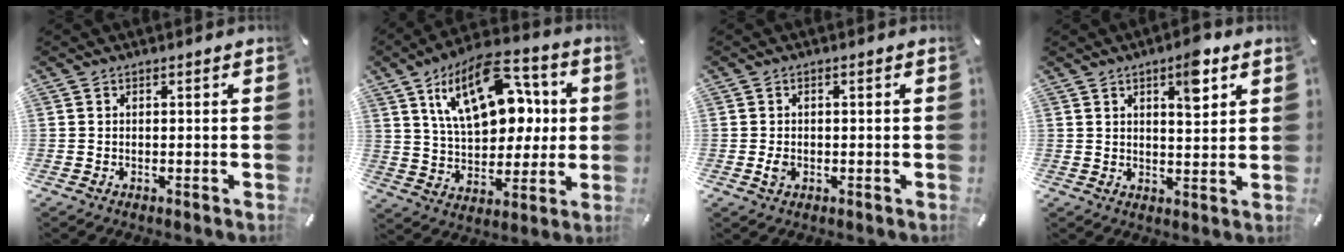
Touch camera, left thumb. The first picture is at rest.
{"total": 20.6, "force": [8.3, 12.4, 14.2], "torque": [-0.240, -0.028, 0.144]}
{"total": 2.1, "force": [-0.4, 1.4, 1.5], "torque": [-0.034, 0.000, -0.010]}
{"total": 7.3, "force": [4.0, 2.8, 5.4], "torque": [-0.067, -0.019, 0.061]}